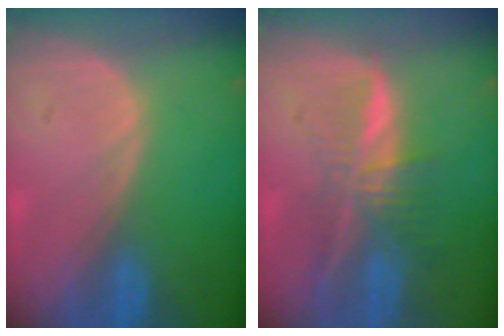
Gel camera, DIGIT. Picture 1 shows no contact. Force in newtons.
{"total": 7.3, "press": 6.1, "slide": 4.0}